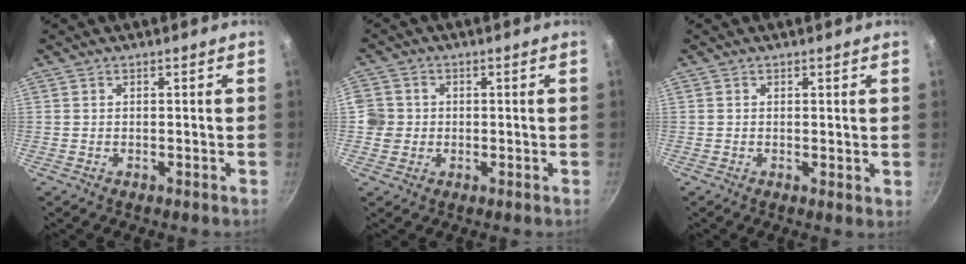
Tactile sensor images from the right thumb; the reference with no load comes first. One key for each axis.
{"total": 4.7, "fx": -0.4, "fy": 4.5, "fz": 1.3, "tx": -0.002, "ty": 0.008, "tz": -0.012}
{"total": 1.0, "fx": 0.5, "fy": 0.5, "fz": 0.8, "tx": -0.009, "ty": -0.005, "tz": 0.004}